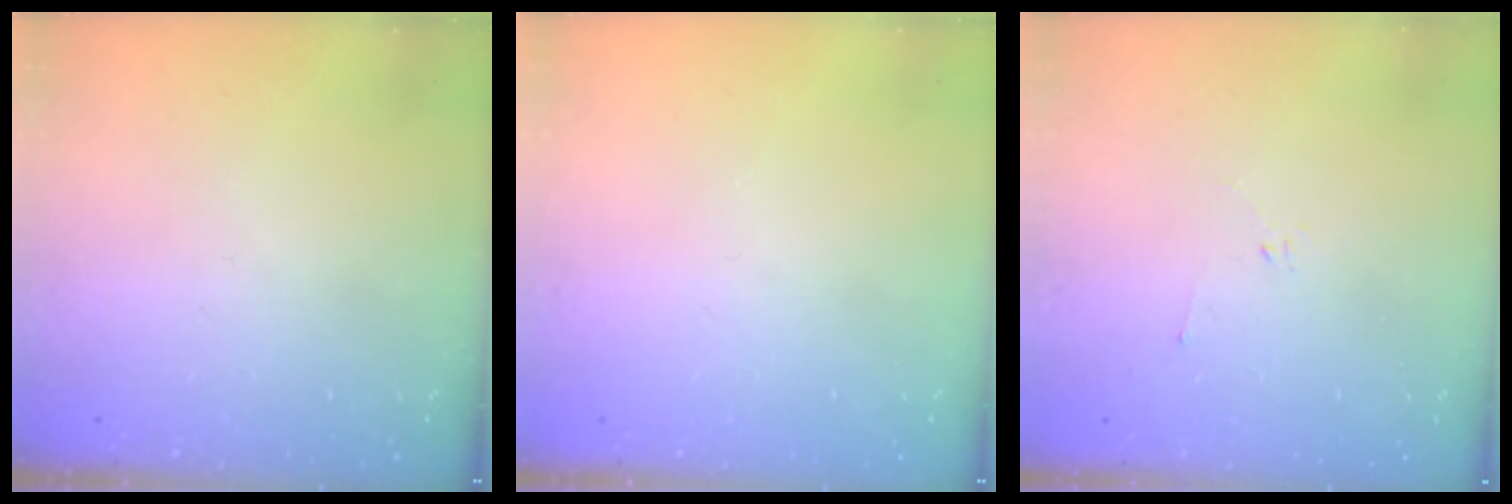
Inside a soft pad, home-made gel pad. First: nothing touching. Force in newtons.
{"total": 0.0}
{"total": 2.2, "press": 2.1, "slide": 0.7}